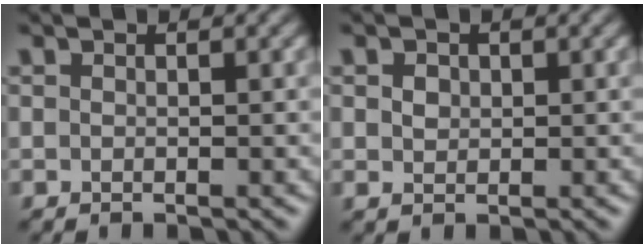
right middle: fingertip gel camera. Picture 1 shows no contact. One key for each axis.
{"total": 1.2, "fx": 0.3, "fy": 1.0, "fz": 0.6, "tx": -0.011, "ty": 0.000, "tz": 0.006}